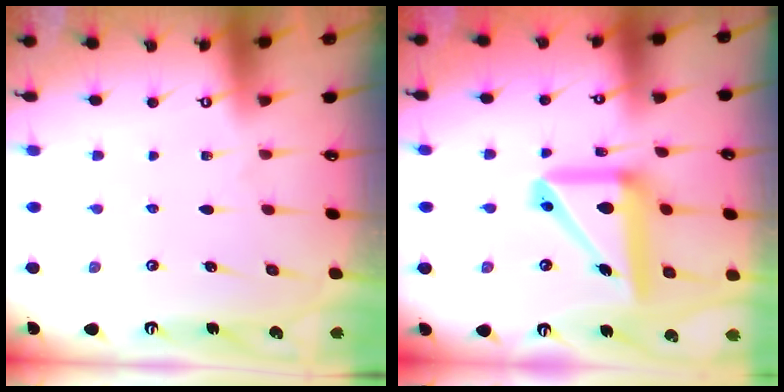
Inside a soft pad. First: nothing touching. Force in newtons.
{"total": 17.4, "press": 17.1, "slide": 2.8}